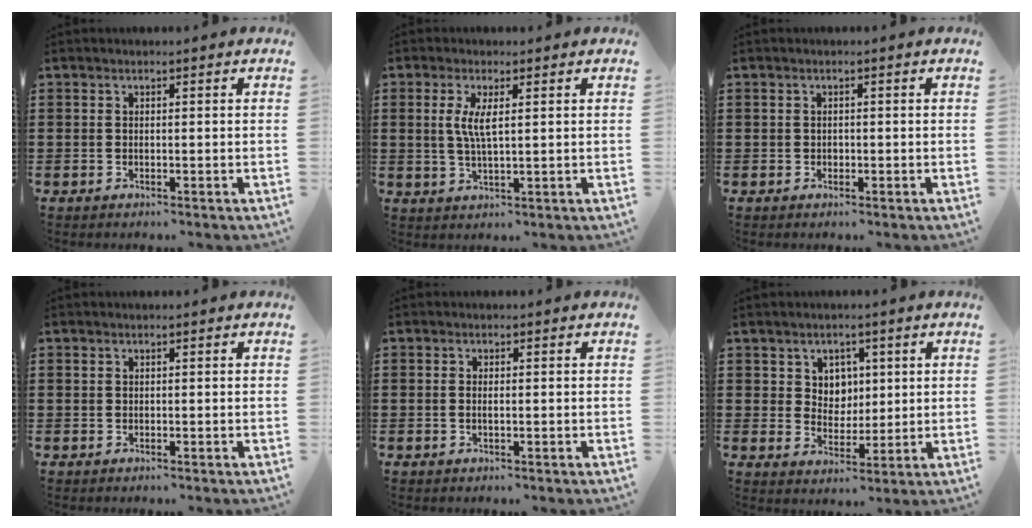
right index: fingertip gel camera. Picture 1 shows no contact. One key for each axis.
{"total": 4.0, "fx": 0.9, "fy": 0.8, "fz": 3.8, "tx": -0.078, "ty": 0.002, "tz": 0.014}
{"total": 0.6, "fx": 0.1, "fy": 0.6, "fz": 0.2, "tx": -0.006, "ty": 0.004, "tz": 0.003}
{"total": 0.5, "fx": 0.2, "fy": 0.5, "fz": 0.1, "tx": -0.002, "ty": 0.003, "tz": 0.005}
{"total": 0.9, "fx": -0.1, "fy": 0.3, "fz": 0.8, "tx": -0.016, "ty": 0.000, "tz": -0.002}
{"total": 4.3, "fx": 2.1, "fy": 3.7, "fz": 0.7, "tx": -0.024, "ty": 0.006, "tz": 0.037}